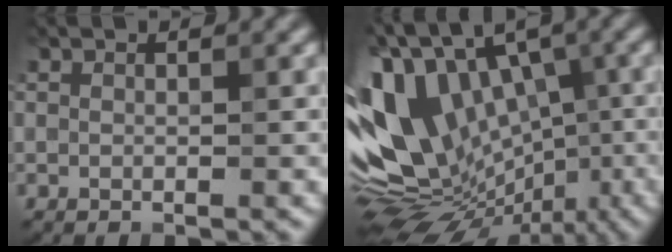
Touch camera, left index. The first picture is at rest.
{"total": 17.4, "force": [-1.1, 10.7, 13.7], "torque": [-0.224, 0.017, 0.001]}